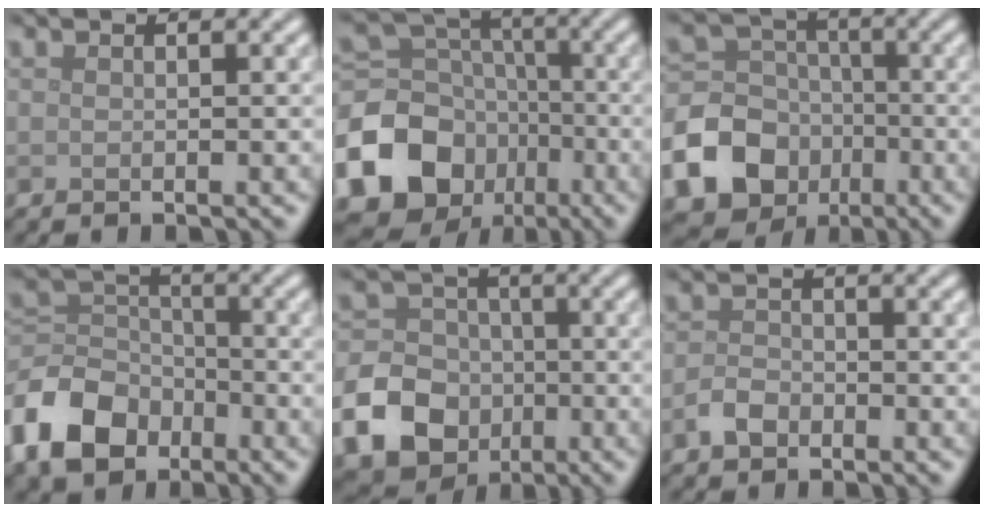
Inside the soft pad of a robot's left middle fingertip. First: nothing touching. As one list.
[{"total": 13.6, "force": [-5.6, 11.2, 5.3], "torque": [-0.144, -0.008, -0.110]}, {"total": 13.8, "force": [-5.6, 11.9, 4.2], "torque": [-0.102, -0.047, -0.118]}, {"total": 7.9, "force": [-4.3, 5.4, 3.8], "torque": [-0.076, 0.000, -0.101]}, {"total": 12.6, "force": [-4.7, 10.8, 4.5], "torque": [-0.097, -0.045, -0.107]}, {"total": 2.0, "force": [-1.2, 1.3, 0.9], "torque": [-0.014, 0.004, -0.027]}]